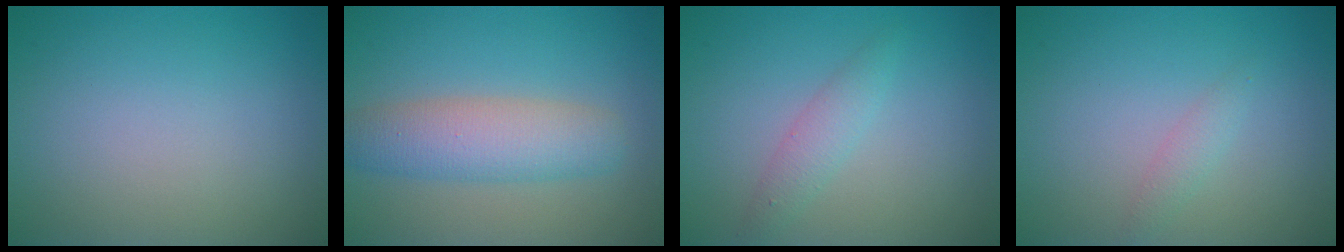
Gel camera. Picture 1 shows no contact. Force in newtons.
{"total": 4.8, "press": 4.8, "slide": 0.2}
{"total": 1.8, "press": 1.8, "slide": 0.0}
{"total": 1.2, "press": 1.2, "slide": 0.0}